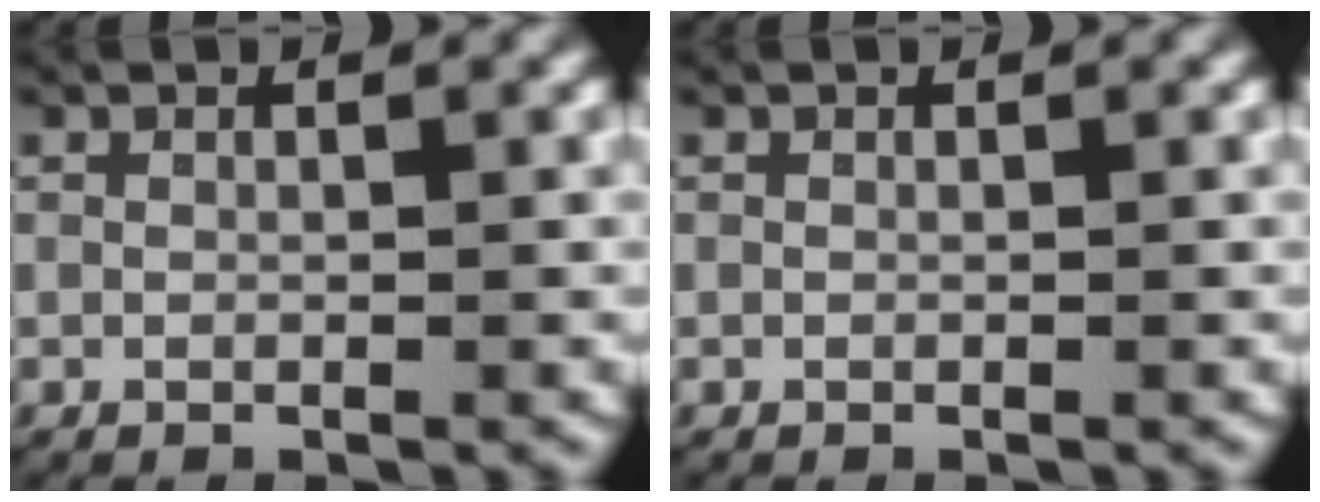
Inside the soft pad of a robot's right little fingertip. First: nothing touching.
{"total": 0.0}